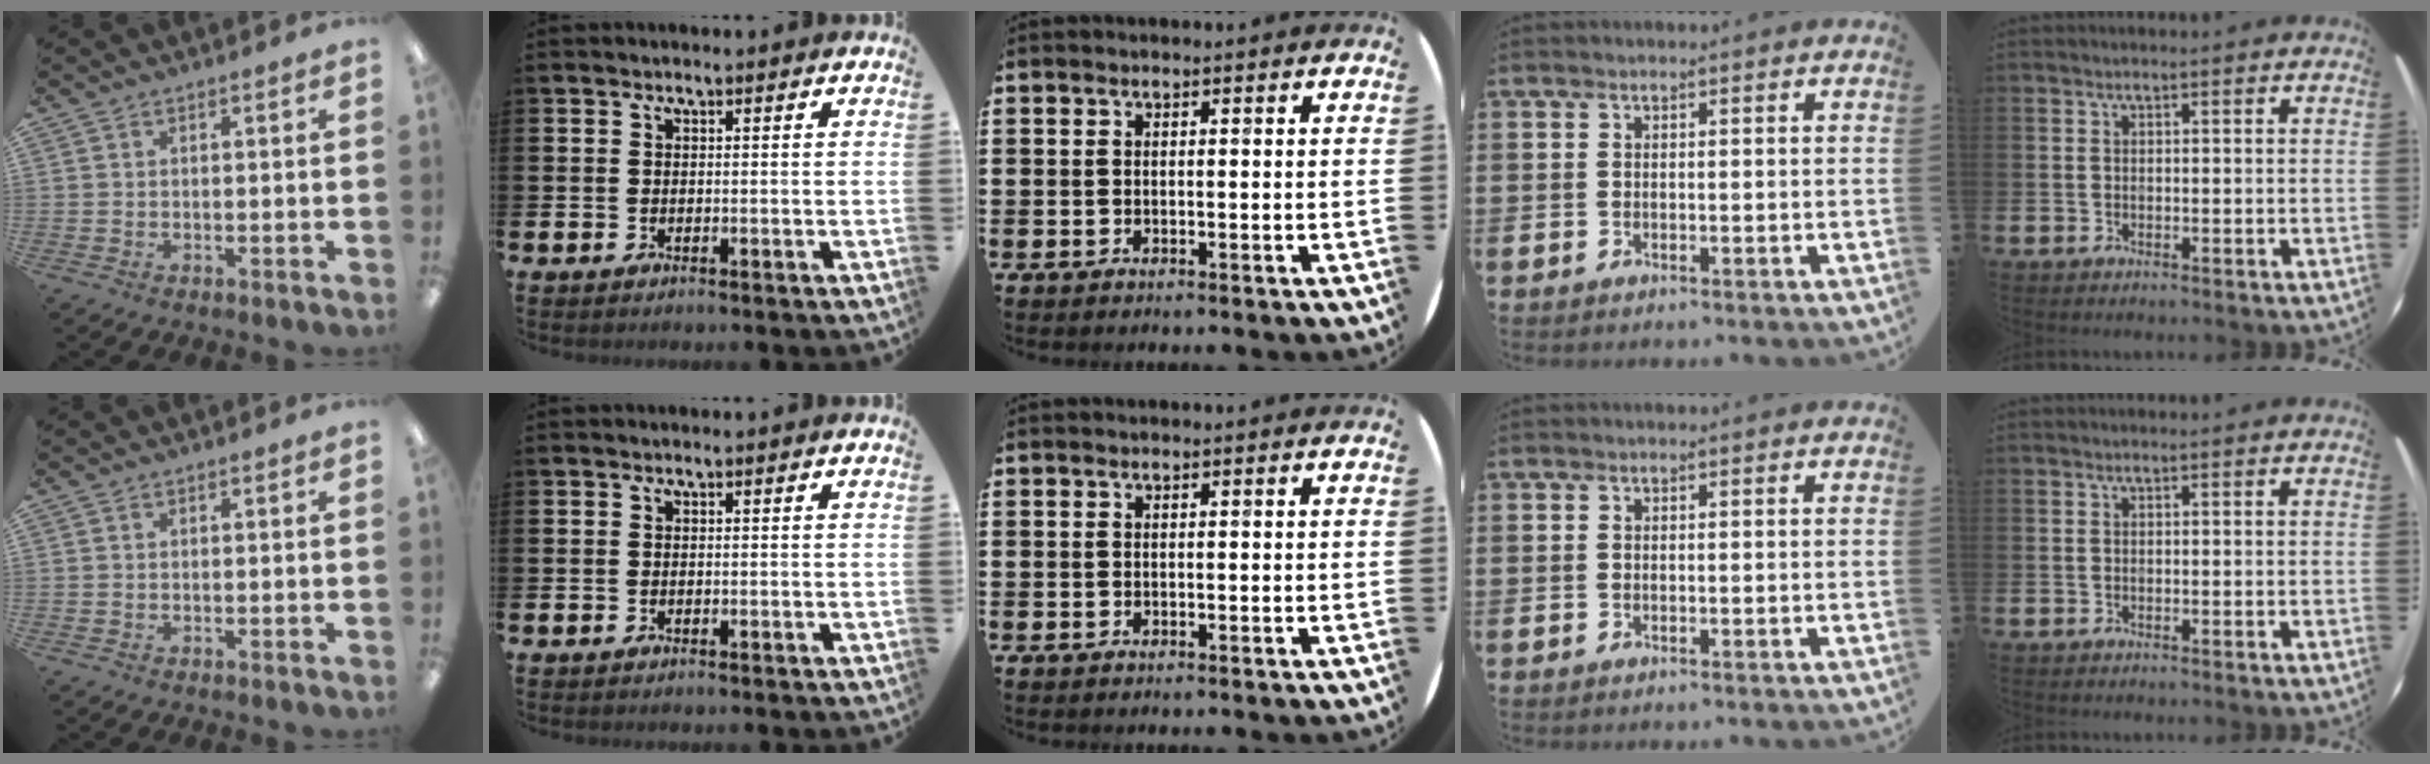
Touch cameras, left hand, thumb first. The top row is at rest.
{}